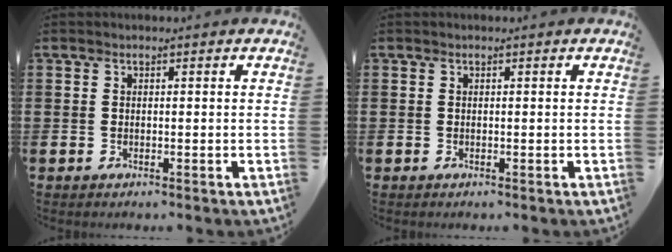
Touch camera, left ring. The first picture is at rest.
{"total": 0.0}